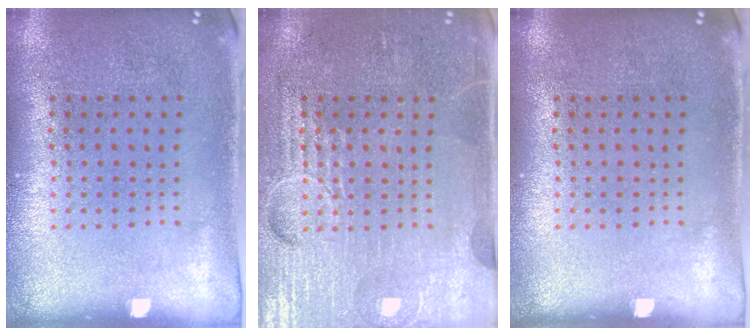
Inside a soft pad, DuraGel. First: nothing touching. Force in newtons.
{"total": 4.0, "press": 4.0, "slide": 0.3}
{"total": 0.0}